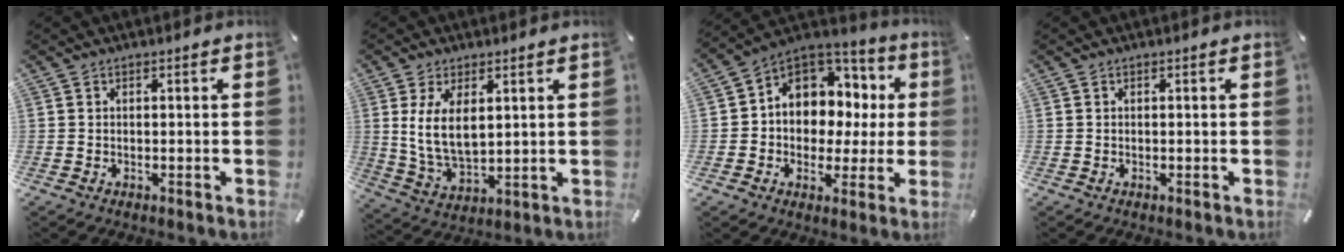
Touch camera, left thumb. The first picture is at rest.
{"total": 9.3, "force": [2.9, 5.1, 7.2], "torque": [-0.168, -0.011, 0.048]}
{"total": 10.1, "force": [2.7, 8.9, 3.9], "torque": [-0.069, -0.028, 0.056]}
{"total": 0.0}